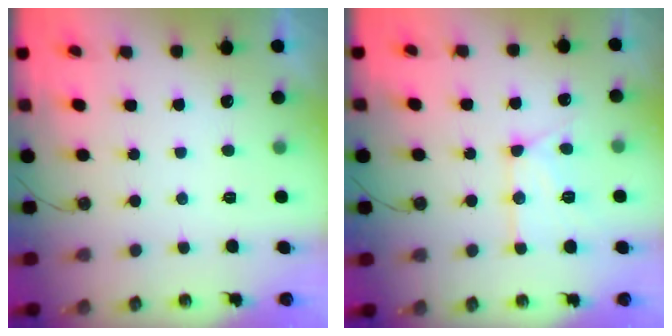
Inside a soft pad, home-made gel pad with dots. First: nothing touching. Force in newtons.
{"total": 13.3, "press": 13.3, "slide": 1.1}